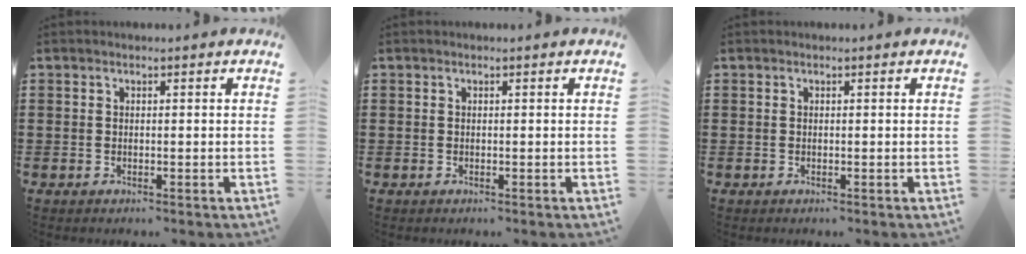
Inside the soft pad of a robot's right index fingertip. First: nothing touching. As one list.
[{"total": 0.0}, {"total": 0.0}]